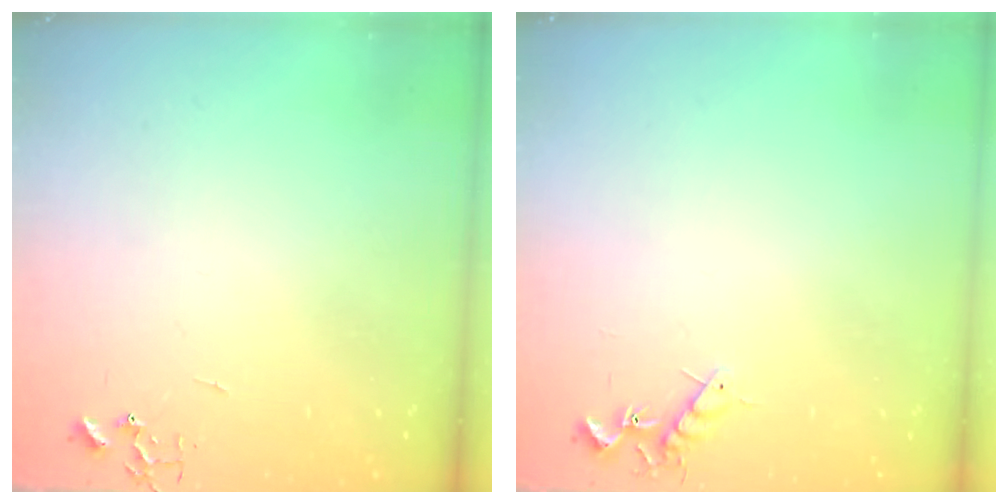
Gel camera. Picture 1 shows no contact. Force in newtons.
{"total": 7.0, "press": 6.9, "slide": 0.9}